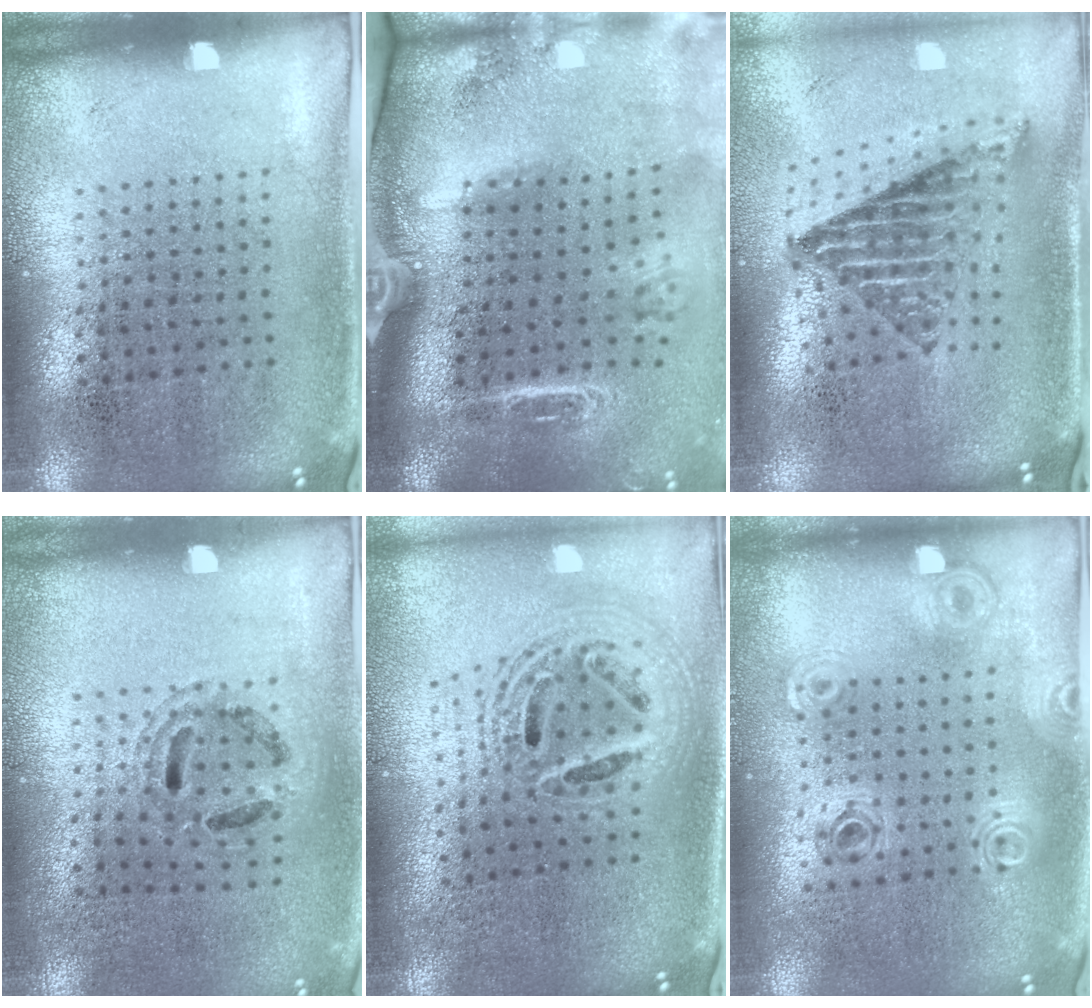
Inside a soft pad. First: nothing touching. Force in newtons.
{"total": 2.8, "press": 2.0, "slide": 2.0}
{"total": 1.7, "press": 1.4, "slide": 1.1}
{"total": 0.9, "press": 0.9, "slide": 0.1}
{"total": 2.2, "press": 1.6, "slide": 1.5}
{"total": 0.9, "press": 0.9, "slide": 0.1}